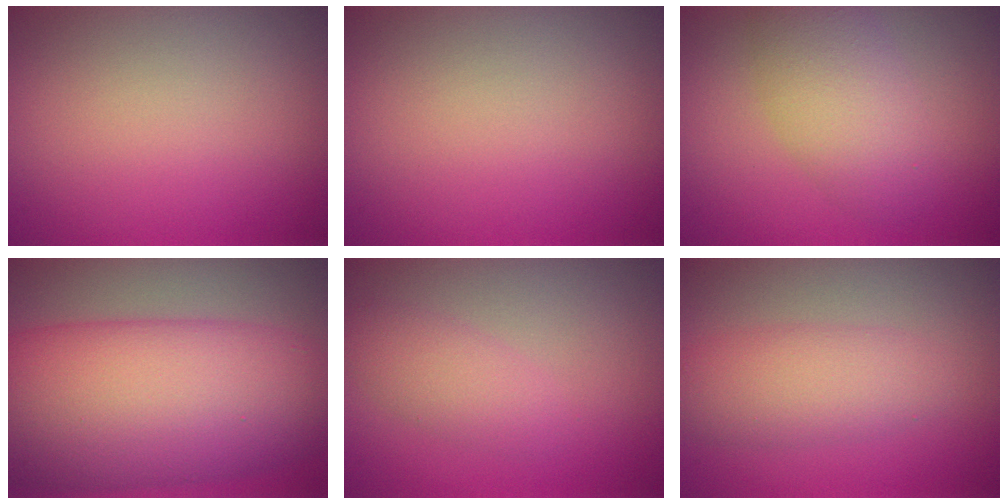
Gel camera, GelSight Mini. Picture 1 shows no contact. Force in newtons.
{"total": 0.0}
{"total": 4.5, "press": 4.5, "slide": 0.1}
{"total": 13.7, "press": 13.7, "slide": 0.1}
{"total": 2.2, "press": 2.2, "slide": 0.1}
{"total": 3.6, "press": 3.6, "slide": 0.1}